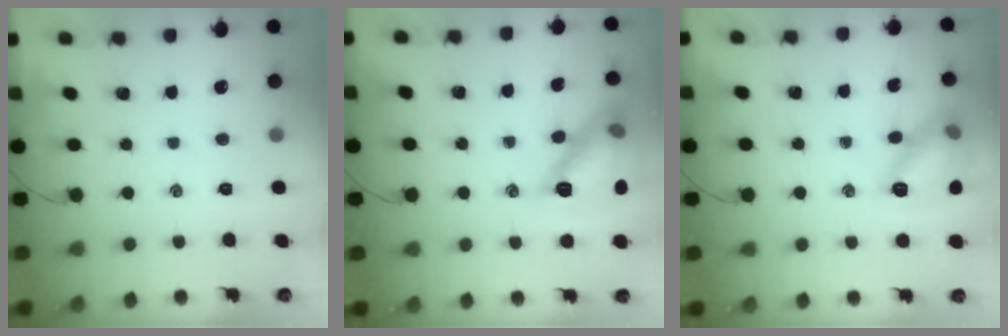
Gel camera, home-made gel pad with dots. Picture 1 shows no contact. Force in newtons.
{"total": 15.4, "press": 15.4, "slide": 0.2}
{"total": 11.9, "press": 11.9, "slide": 0.3}